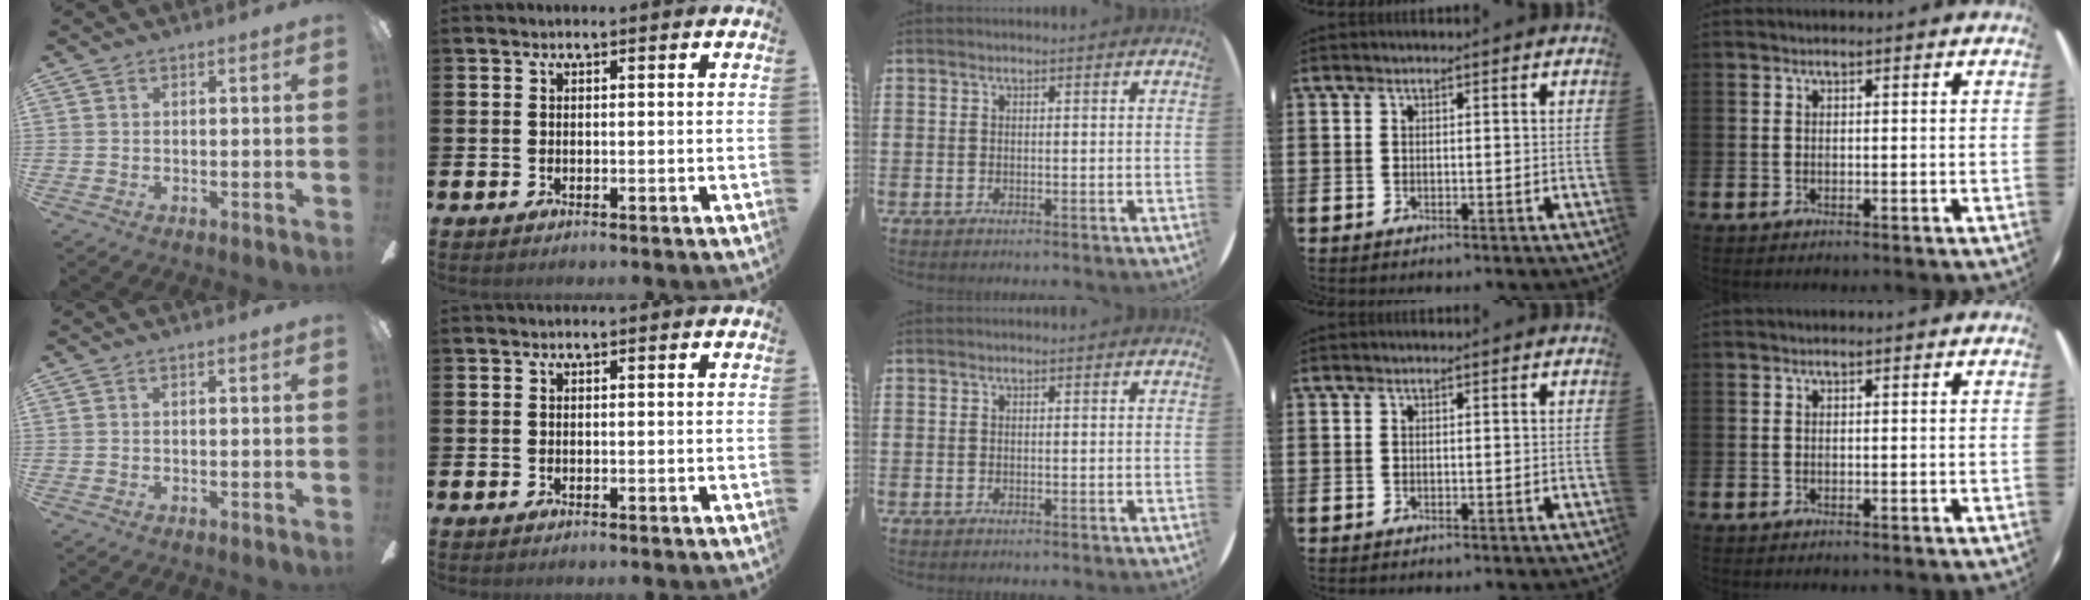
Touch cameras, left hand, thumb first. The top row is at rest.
{}